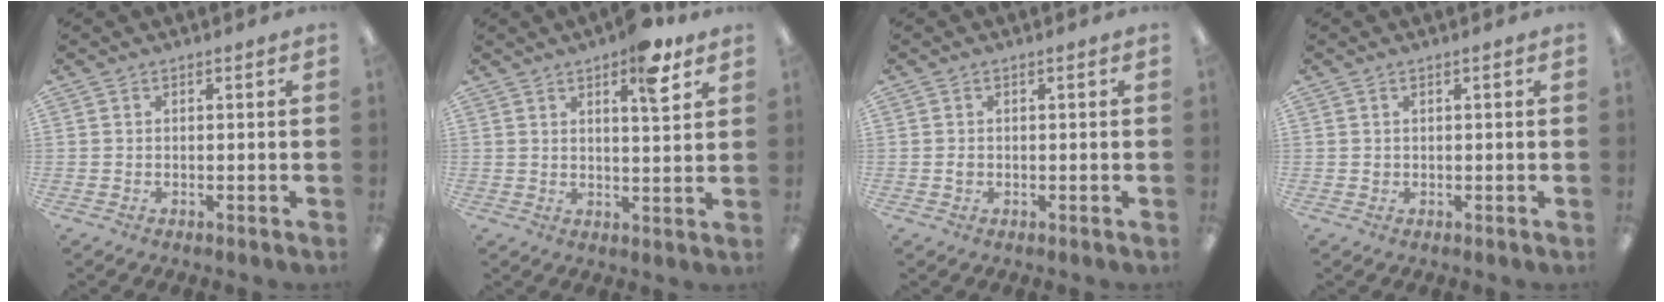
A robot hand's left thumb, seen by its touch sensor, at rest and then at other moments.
{"total": 8.6, "force": [5.3, 2.6, 6.2], "torque": [-0.078, -0.023, 0.082]}
{"total": 1.0, "force": [-0.1, 0.7, 0.7], "torque": [-0.015, 0.004, -0.003]}
{"total": 0.6, "force": [0.2, 0.5, 0.3], "torque": [-0.008, 0.004, 0.002]}